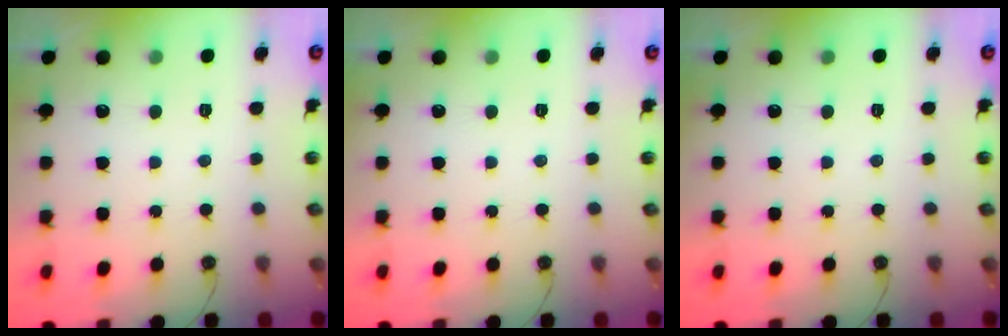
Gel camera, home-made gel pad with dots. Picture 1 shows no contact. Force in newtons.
{"total": 0.0}
{"total": 0.0}